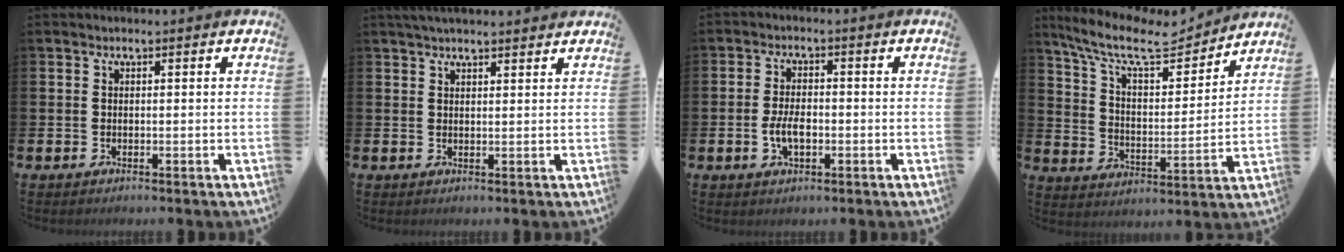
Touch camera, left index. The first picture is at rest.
{"total": 2.7, "force": [2.6, 0.4, 0.7], "torque": [-0.017, -0.004, 0.047]}
{"total": 3.8, "force": [-0.8, 2.0, 3.1], "torque": [-0.045, 0.001, -0.017]}
{"total": 10.6, "force": [8.9, 3.3, 4.7], "torque": [-0.114, -0.054, 0.149]}